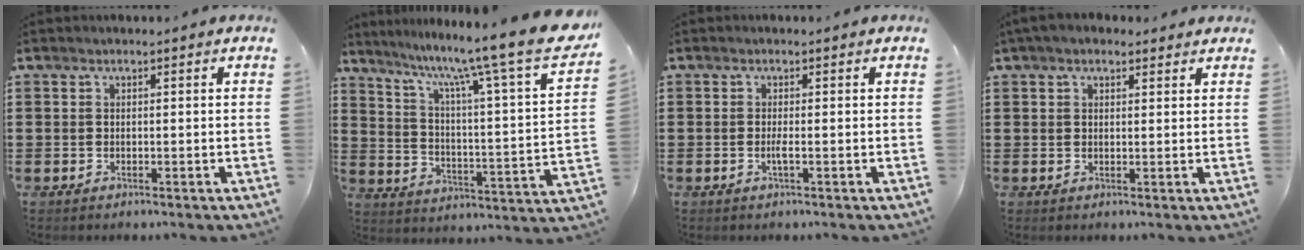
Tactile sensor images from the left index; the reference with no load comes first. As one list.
[{"total": 10.6, "force": [8.6, -0.9, 6.1], "torque": [-0.124, -0.078, 0.126]}, {"total": 1.5, "force": [-0.3, -0.1, 1.5], "torque": [-0.034, -0.006, -0.009]}, {"total": 2.9, "force": [2.1, 1.4, 1.4], "torque": [-0.032, 0.009, 0.039]}]